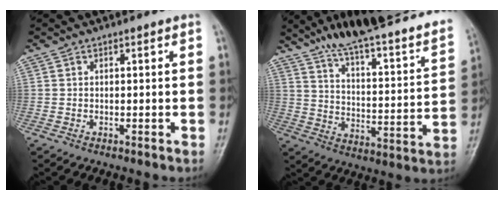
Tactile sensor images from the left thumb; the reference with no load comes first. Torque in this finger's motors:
{"motor_torque": [0.96, -0.94, 1.09, -1.68, 0.08]}